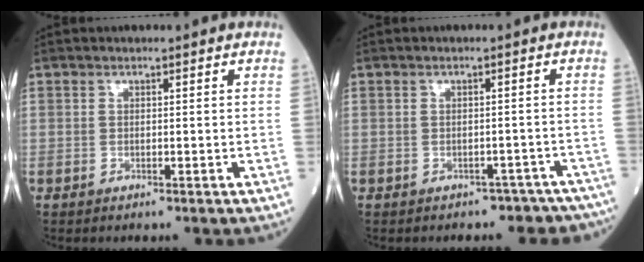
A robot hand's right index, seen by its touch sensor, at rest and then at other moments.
{"total": 7.6, "force": [-6.3, 4.1, 1.2], "torque": [-0.004, 0.011, -0.058]}